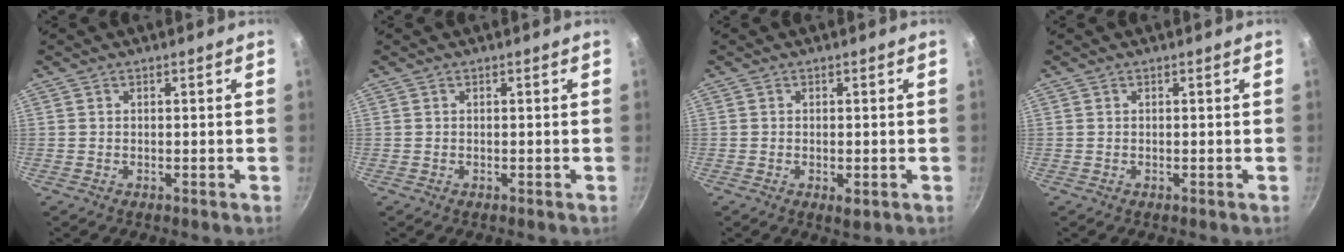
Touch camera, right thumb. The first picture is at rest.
{"total": 0.0}
{"total": 2.1, "force": [-0.7, 0.8, 1.8], "torque": [-0.027, -0.005, -0.009]}
{"total": 0.0}